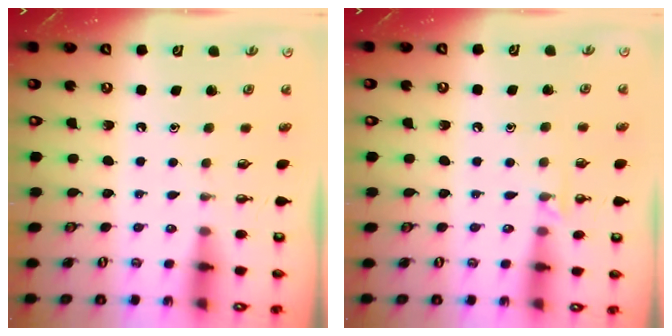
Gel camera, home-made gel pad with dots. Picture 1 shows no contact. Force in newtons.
{"total": 4.2, "press": 4.2, "slide": 0.6}